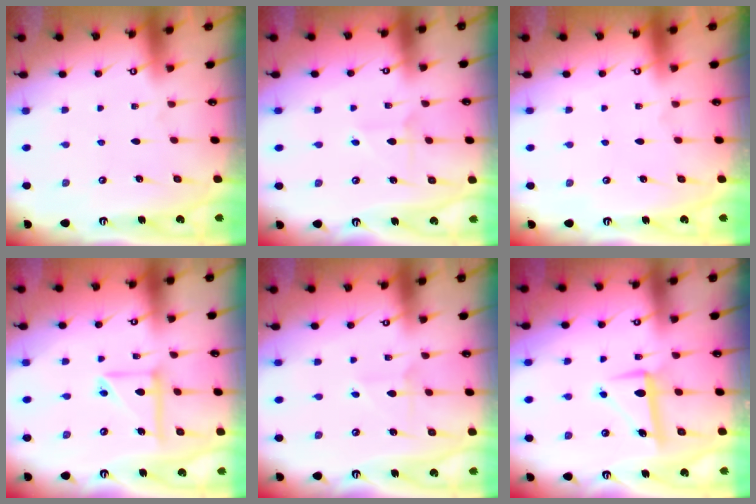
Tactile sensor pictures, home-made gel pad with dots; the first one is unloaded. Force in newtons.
{"total": 4.4, "press": 4.4, "slide": 0.5}
{"total": 0.0}
{"total": 11.2, "press": 11.1, "slide": 1.3}
{"total": 4.4, "press": 4.4, "slide": 0.5}
{"total": 8.4, "press": 8.3, "slide": 1.2}